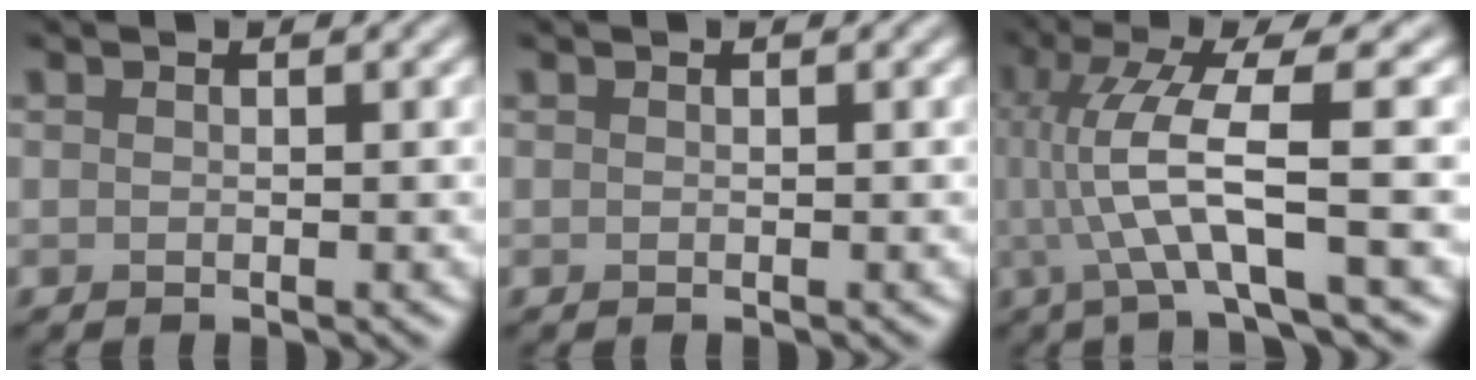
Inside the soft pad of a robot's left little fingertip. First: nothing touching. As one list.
[{"total": 0.0}, {"total": 7.7, "force": [-0.5, 1.5, 7.6], "torque": [-0.140, 0.005, -0.010]}]